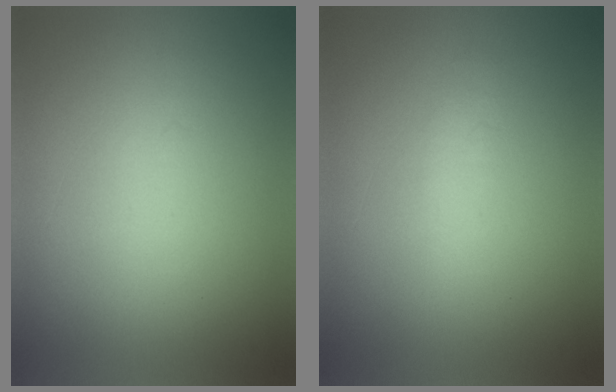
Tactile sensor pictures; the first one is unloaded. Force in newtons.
{"total": 1.3}